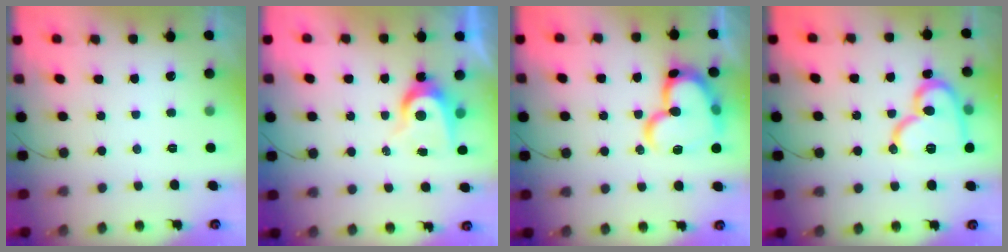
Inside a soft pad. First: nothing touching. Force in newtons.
{"total": 6.5, "press": 6.5, "slide": 0.1}
{"total": 20.6, "press": 20.4, "slide": 2.6}
{"total": 17.9, "press": 17.8, "slide": 1.7}